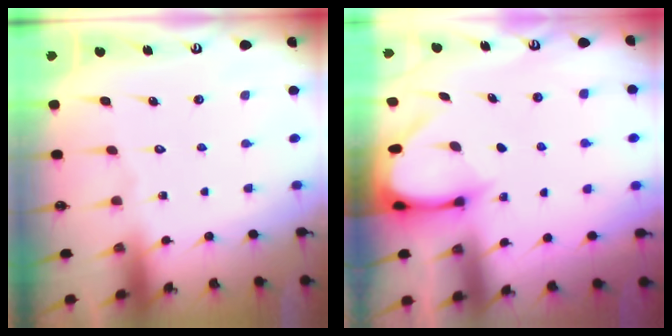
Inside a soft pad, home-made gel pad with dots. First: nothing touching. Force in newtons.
{"total": 3.4, "press": 3.4, "slide": 0.3}